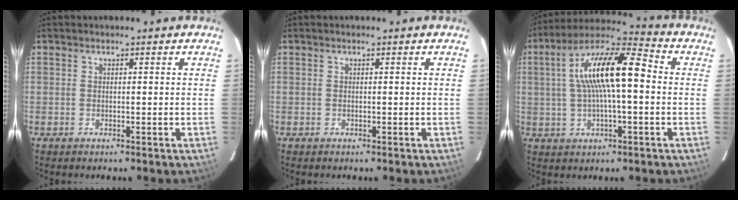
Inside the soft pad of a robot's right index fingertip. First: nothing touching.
{"total": 0.0}
{"total": 15.1, "force": [1.2, 4.4, 14.4], "torque": [-0.262, 0.024, 0.013]}